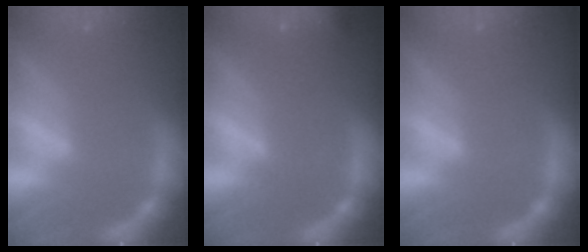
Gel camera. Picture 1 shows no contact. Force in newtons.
{"total": 4.9}
{"total": 0.0}